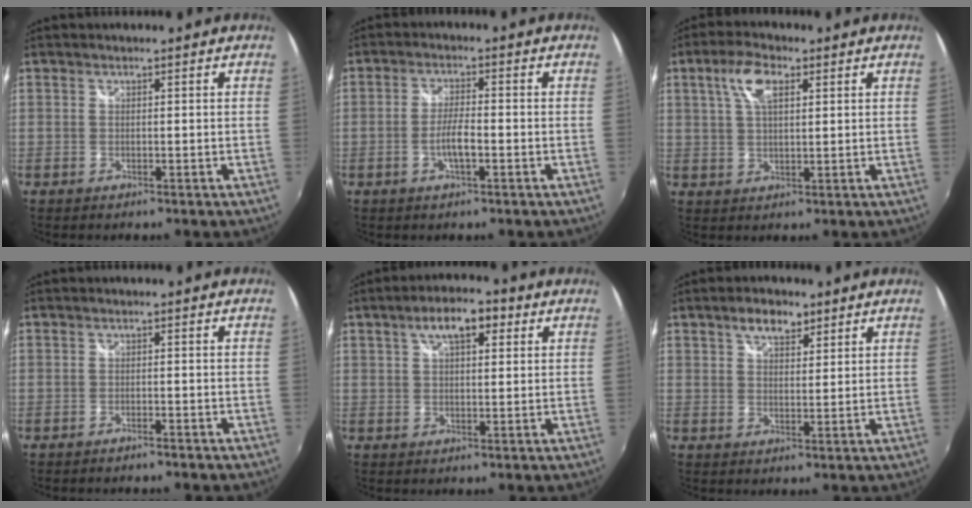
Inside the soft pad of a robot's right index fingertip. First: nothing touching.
{"total": 4.3, "force": [-1.6, 0.8, 4.0], "torque": [-0.082, 0.001, -0.028]}
{"total": 6.7, "force": [2.8, 3.0, 5.4], "torque": [-0.103, 0.013, 0.051]}
{"total": 1.9, "force": [-1.7, 0.4, 0.6], "torque": [-0.022, -0.004, -0.030]}
{"total": 6.9, "force": [3.0, 3.1, 5.4], "torque": [-0.093, 0.021, 0.046]}
{"total": 5.0, "force": [3.1, 2.6, 2.9], "torque": [-0.045, 0.012, 0.052]}